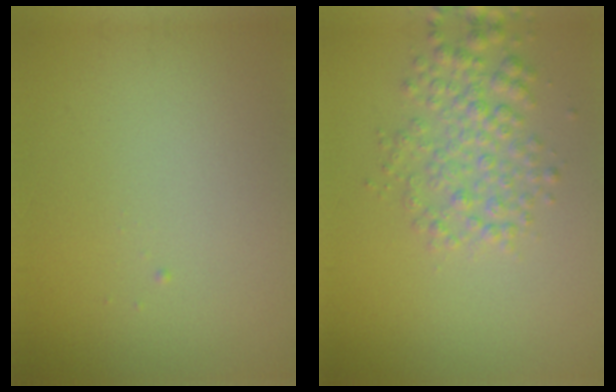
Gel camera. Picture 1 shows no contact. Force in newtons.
{"total": 3.6, "press": 3.6, "slide": 0.1}